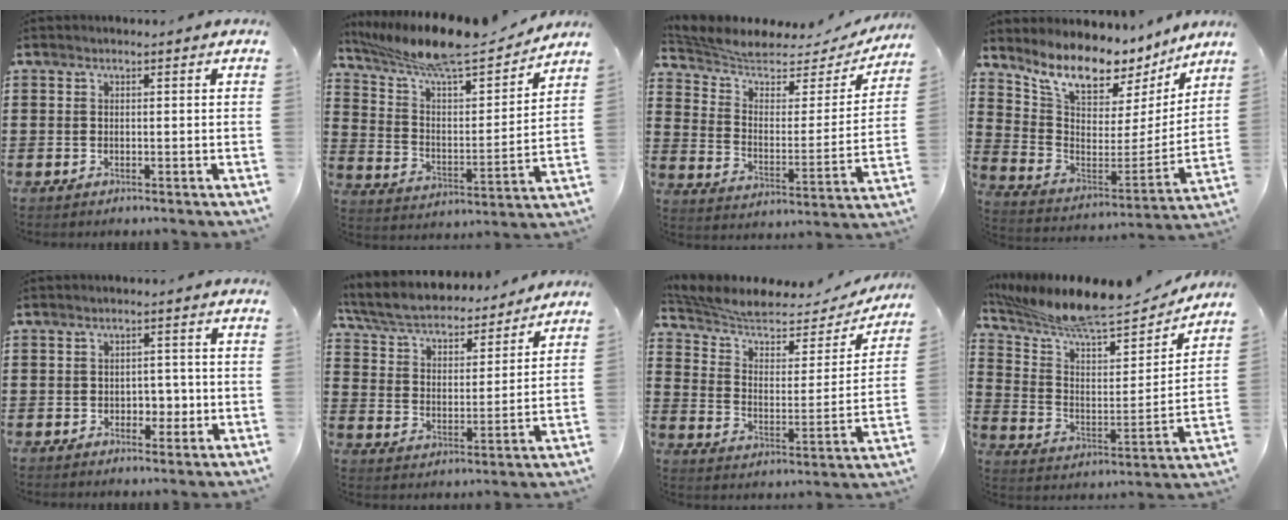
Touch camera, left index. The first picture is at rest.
{"total": 10.8, "force": [9.5, 1.1, 5.0], "torque": [-0.134, -0.061, 0.162]}
{"total": 5.6, "force": [5.0, 1.9, 1.7], "torque": [-0.064, -0.034, 0.080]}
{"total": 10.2, "force": [8.7, 3.8, 3.9], "torque": [-0.100, -0.066, 0.151]}
{"total": 3.0, "force": [-0.6, 2.2, 1.9], "torque": [-0.034, 0.000, -0.018]}
{"total": 5.9, "force": [5.4, 1.1, 1.9], "torque": [-0.061, -0.037, 0.091]}
{"total": 5.9, "force": [4.9, 2.2, 2.5], "torque": [-0.077, -0.029, 0.080]}
{"total": 11.1, "force": [10.2, 1.3, 4.2], "torque": [-0.114, -0.071, 0.172]}